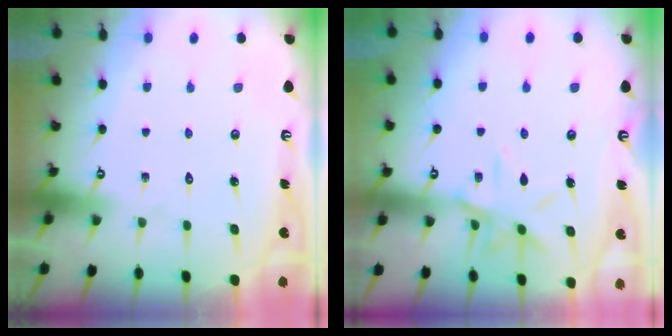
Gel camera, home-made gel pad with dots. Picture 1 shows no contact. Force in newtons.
{"total": 10.2, "press": 10.2, "slide": 0.6}